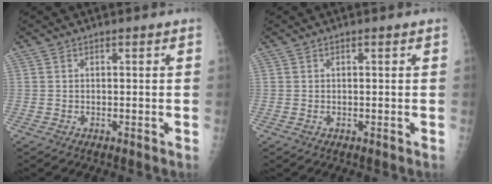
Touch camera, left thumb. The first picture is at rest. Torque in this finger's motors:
{"motor_torque": [-0.28, 0.03, -0.08, 0.01, 0.00]}